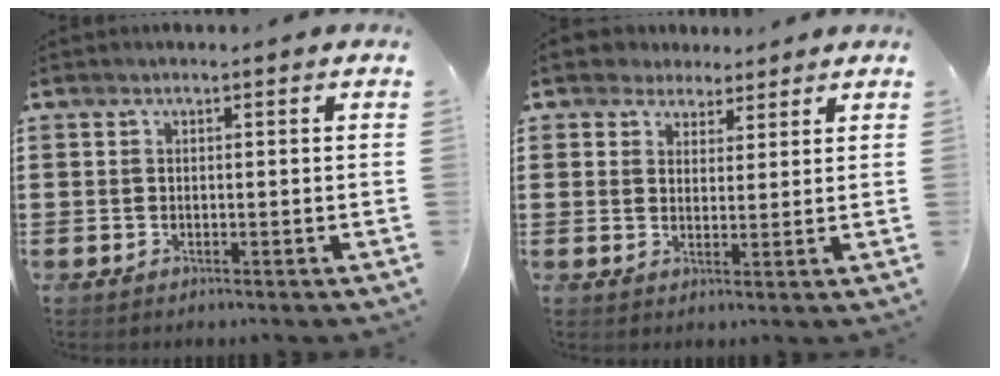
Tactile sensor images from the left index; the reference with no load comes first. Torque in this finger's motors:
{"motor_torque": [2.14, 0.00, 0.22, 0.09]}